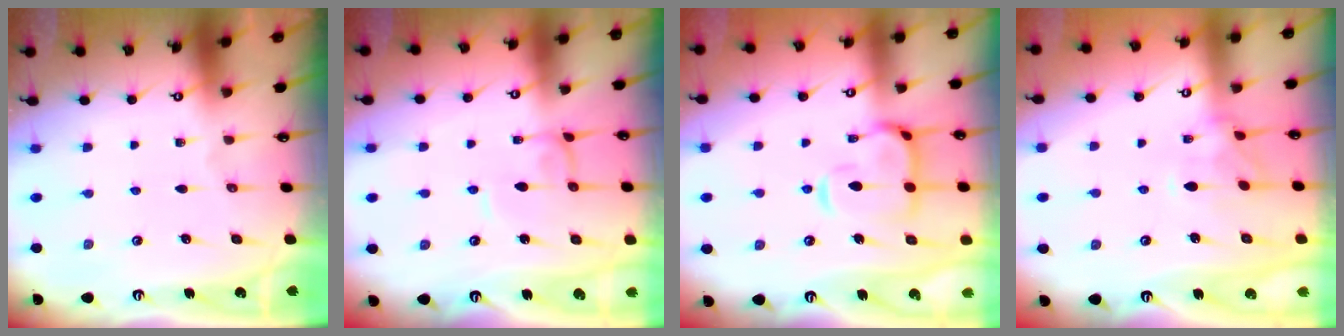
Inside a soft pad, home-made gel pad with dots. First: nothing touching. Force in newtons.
{"total": 0.0}
{"total": 6.7, "press": 6.5, "slide": 1.4}
{"total": 1.8, "press": 1.5, "slide": 1.0}